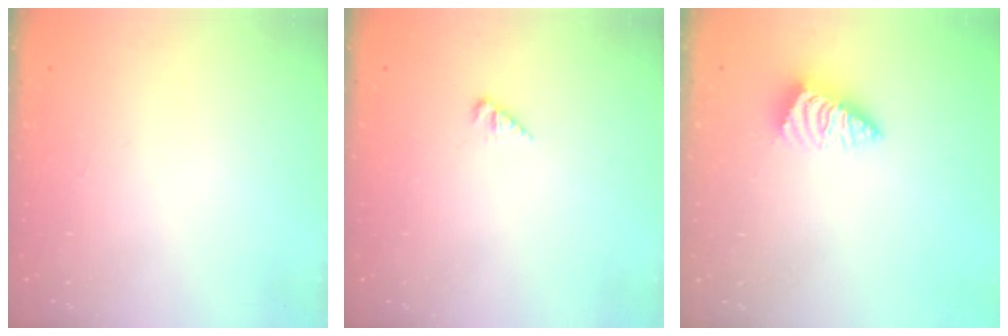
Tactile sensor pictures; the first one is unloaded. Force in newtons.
{"total": 1.5, "press": 1.5, "slide": 0.3}
{"total": 2.4, "press": 2.4, "slide": 0.4}